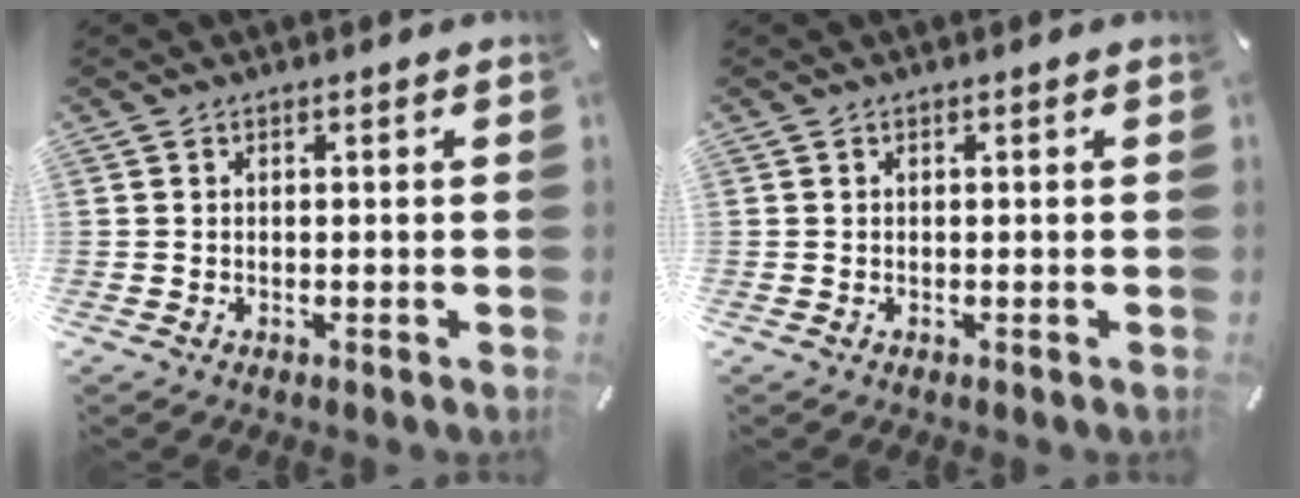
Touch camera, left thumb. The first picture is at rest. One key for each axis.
{"total": 0.0}